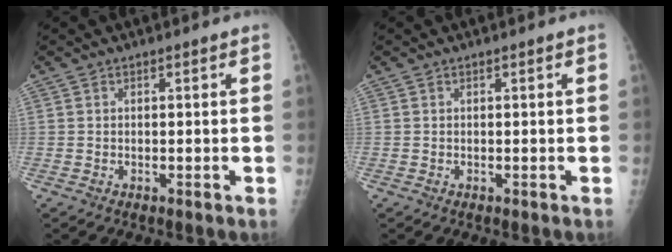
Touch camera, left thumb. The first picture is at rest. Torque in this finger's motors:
{"motor_torque": [0.00, 0.00, -0.02, 0.01, 0.00]}